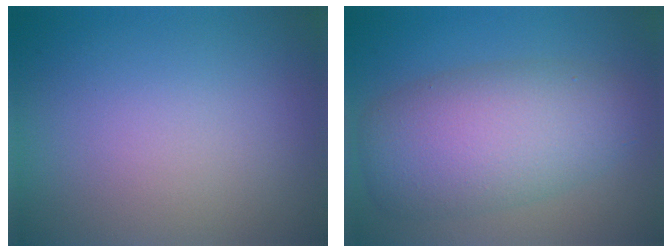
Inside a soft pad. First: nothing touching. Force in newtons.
{"total": 7.7, "press": 7.6, "slide": 0.5}